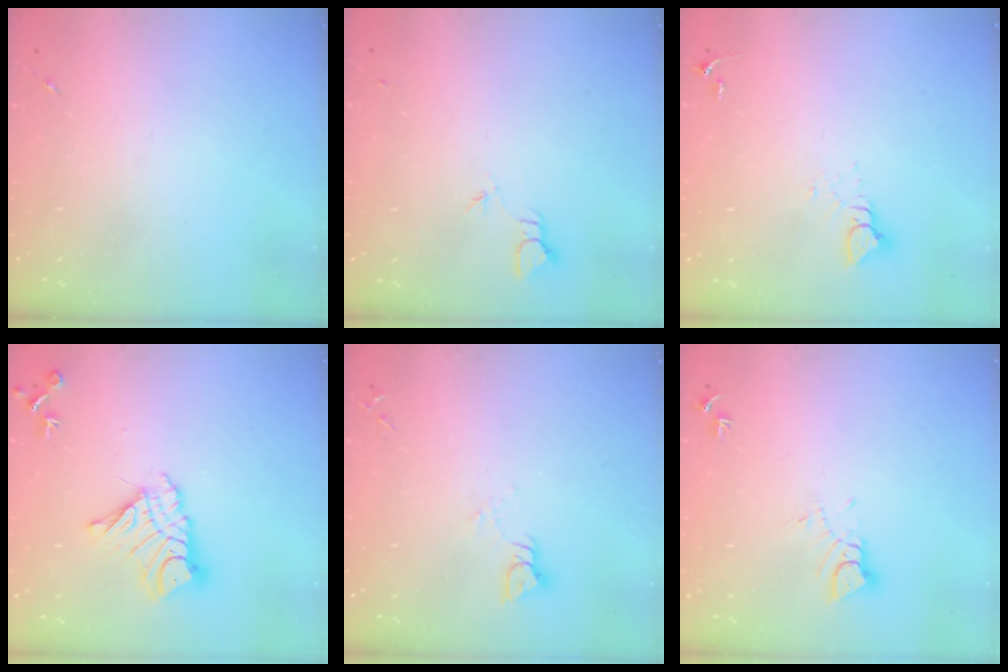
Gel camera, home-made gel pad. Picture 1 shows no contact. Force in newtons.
{"total": 1.8, "press": 1.8, "slide": 0.0}
{"total": 3.7, "press": 3.7, "slide": 0.1}
{"total": 13.7, "press": 13.7, "slide": 1.3}
{"total": 3.6, "press": 3.6, "slide": 0.4}
{"total": 3.8, "press": 3.8, "slide": 0.2}